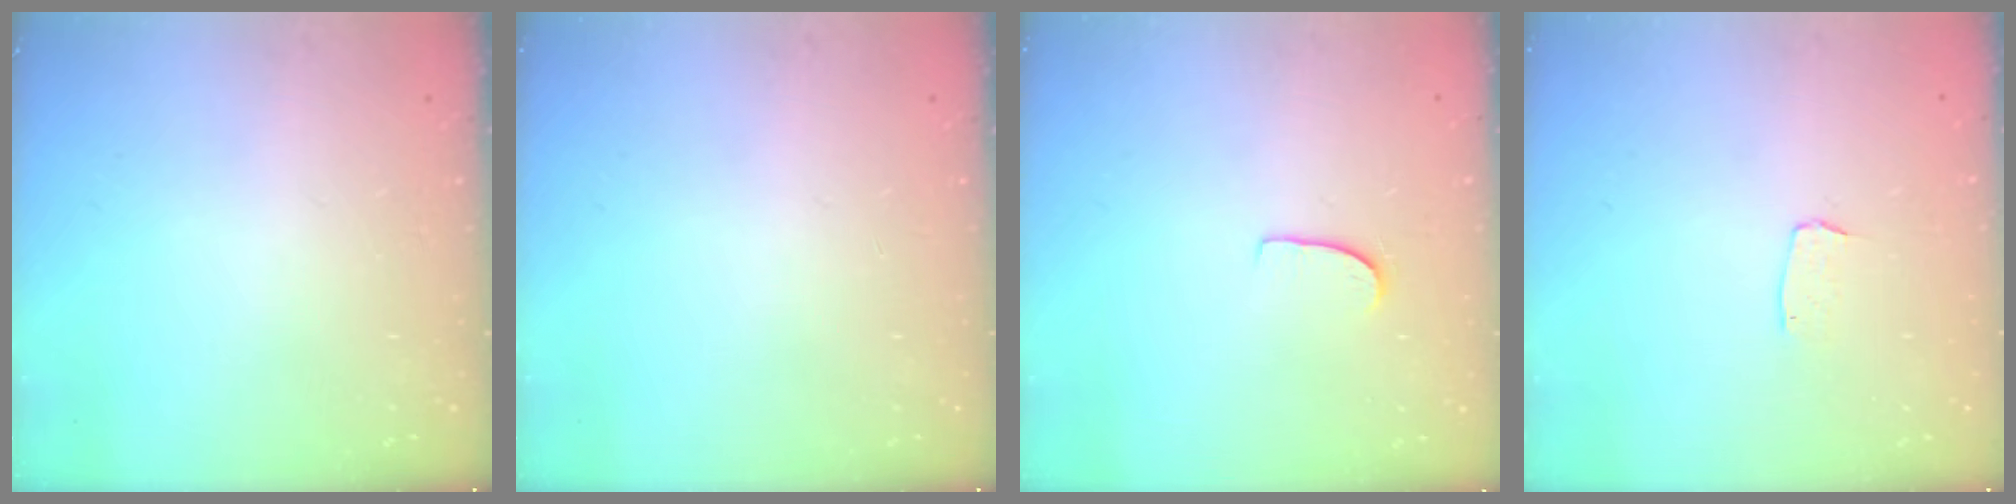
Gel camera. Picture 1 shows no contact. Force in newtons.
{"total": 0.0}
{"total": 5.1, "press": 5.1, "slide": 0.4}
{"total": 3.0, "press": 3.0, "slide": 0.2}